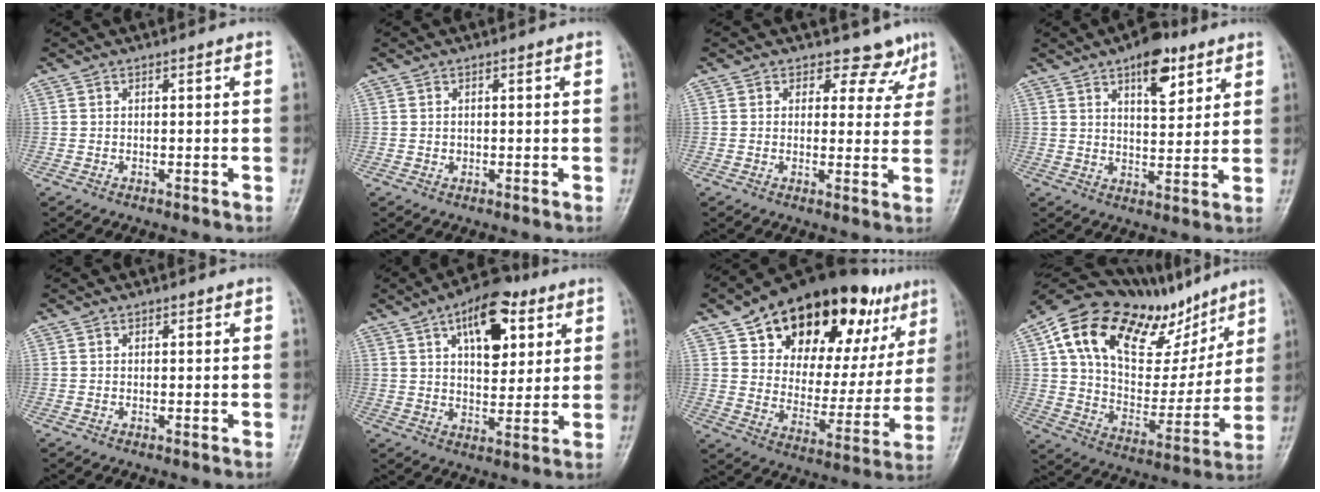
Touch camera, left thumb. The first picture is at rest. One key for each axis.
{"total": 0.7, "fx": 0.1, "fy": 0.6, "fz": 0.2, "tx": 0.001, "ty": 0.001, "tz": 0.001}
{"total": 6.3, "fx": 4.8, "fy": 4.1, "fz": 0.7, "tx": 0.030, "ty": -0.029, "tz": 0.046}
{"total": 9.4, "fx": 5.4, "fy": 4.4, "fz": 6.4, "tx": -0.068, "ty": -0.026, "tz": 0.078}
{"total": 0.6, "fx": 0.3, "fy": 0.5, "fz": 0.1, "tx": 0.002, "ty": -0.001, "tz": 0.003}
{"total": 13.8, "fx": 6.1, "fy": 7.2, "fz": 10.1, "tx": -0.114, "ty": -0.015, "tz": 0.093}
{"total": 28.4, "fx": 17.3, "fy": 14.2, "fz": 17.4, "tx": -0.211, "ty": -0.038, "tz": 0.264}
{"total": 28.4, "fx": 15.6, "fy": 14.6, "fz": 18.7, "tx": -0.264, "ty": -0.010, "tz": 0.263}